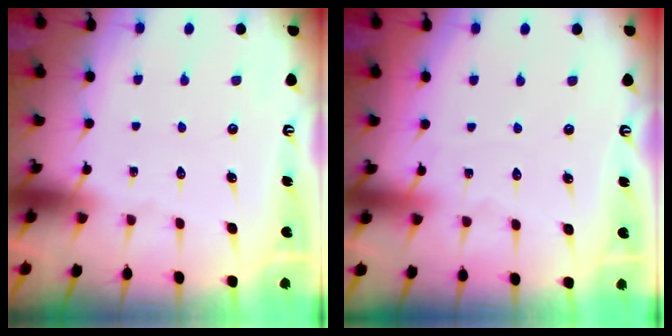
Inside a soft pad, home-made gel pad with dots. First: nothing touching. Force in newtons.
{"total": 2.9, "press": 2.9, "slide": 0.4}